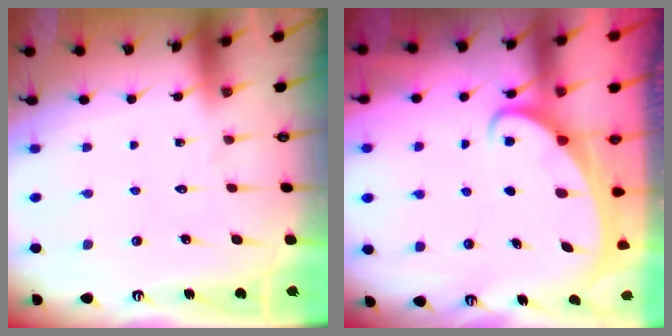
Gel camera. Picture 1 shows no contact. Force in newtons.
{"total": 2.5, "press": 2.5, "slide": 0.4}